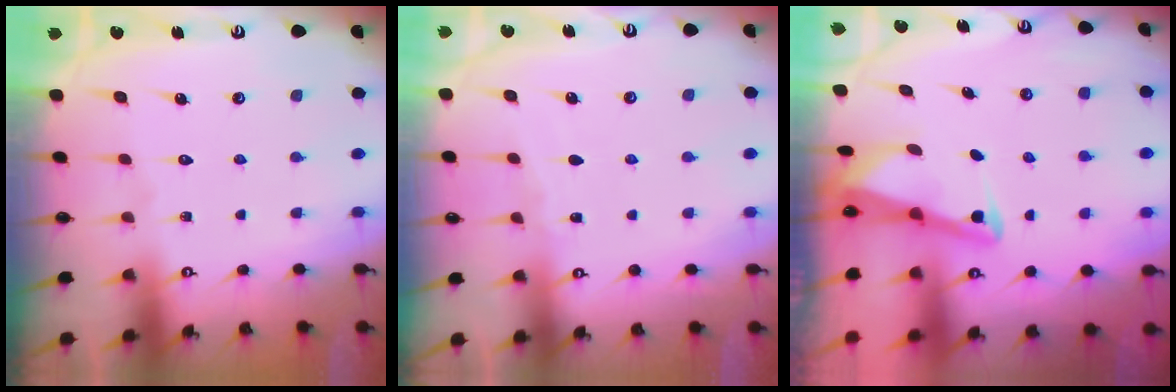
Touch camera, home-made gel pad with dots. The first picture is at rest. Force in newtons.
{"total": 2.4, "press": 2.4, "slide": 0.3}
{"total": 3.0, "press": 3.0, "slide": 0.4}